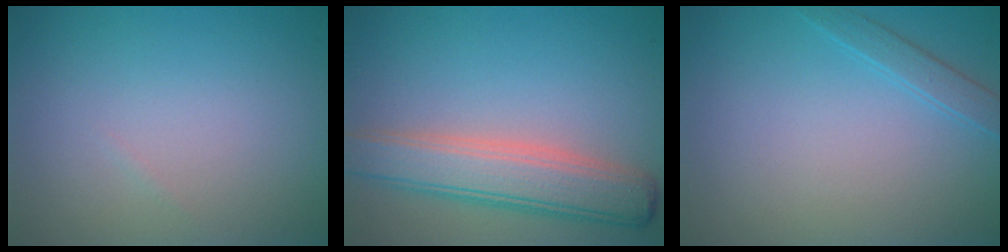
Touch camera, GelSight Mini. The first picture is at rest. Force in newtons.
{"total": 5.3, "press": 5.3, "slide": 0.4}
{"total": 1.4, "press": 1.4, "slide": 0.1}